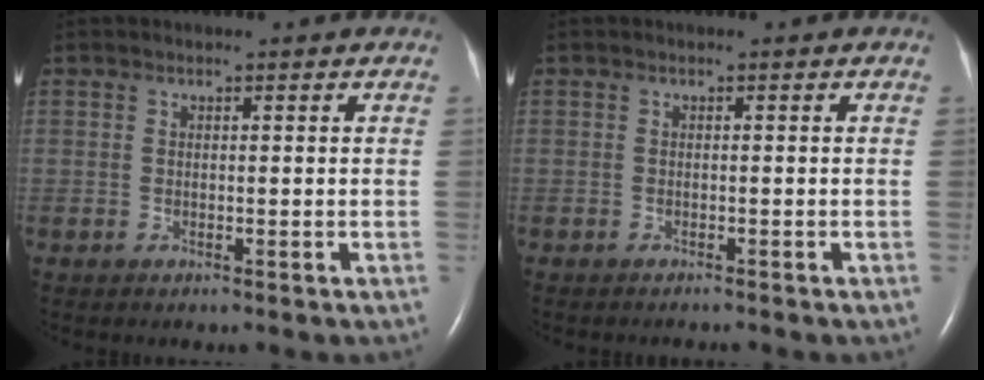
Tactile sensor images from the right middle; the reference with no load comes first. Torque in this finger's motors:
{"motor_torque": [0.15, -0.21, -0.06, -0.01]}